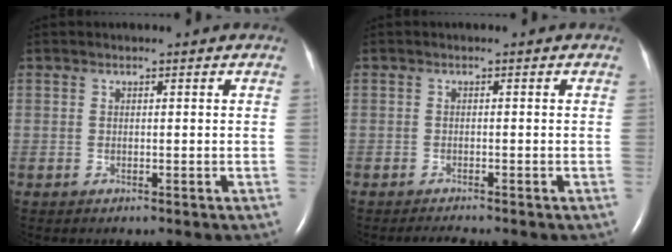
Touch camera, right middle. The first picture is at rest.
{"total": 1.3, "force": [-1.3, -0.3, 0.3], "torque": [-0.014, -0.008, -0.020]}